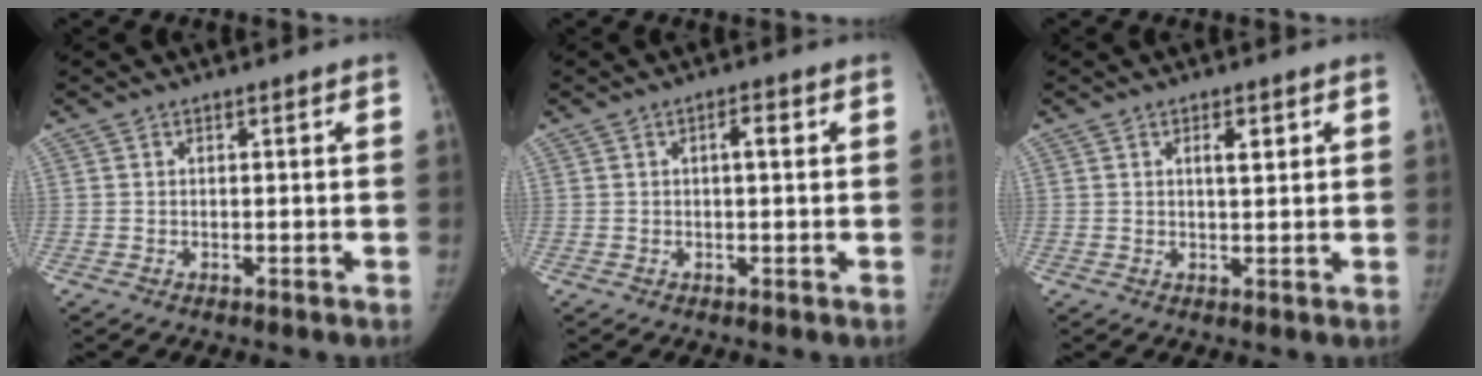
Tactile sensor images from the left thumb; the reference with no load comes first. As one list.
[{"total": 2.2, "force": [0.5, 0.7, 2.0], "torque": [-0.031, 0.003, 0.006]}, {"total": 2.7, "force": [1.2, 1.1, 2.2], "torque": [-0.029, -0.005, 0.019]}]